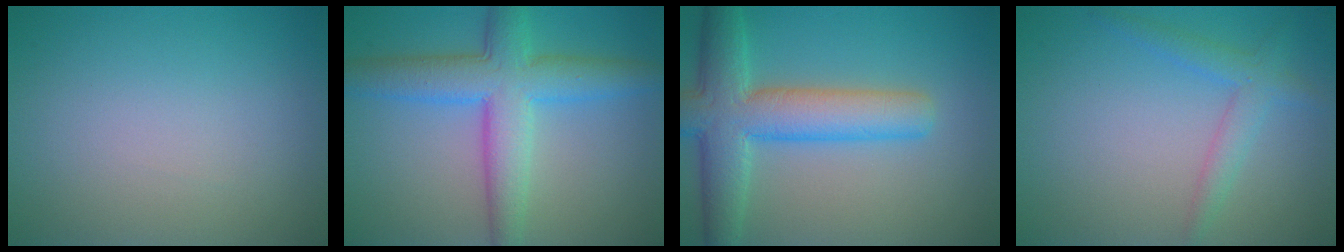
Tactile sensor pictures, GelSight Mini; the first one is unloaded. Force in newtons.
{"total": 6.9, "press": 6.9, "slide": 0.3}
{"total": 7.6, "press": 7.6, "slide": 0.3}
{"total": 2.5, "press": 2.5, "slide": 0.1}